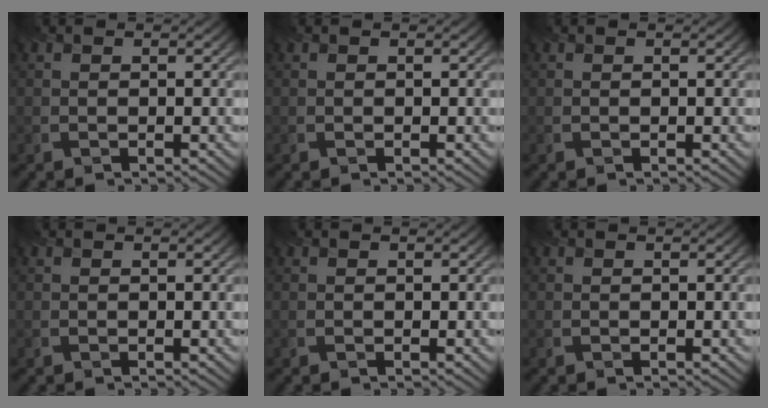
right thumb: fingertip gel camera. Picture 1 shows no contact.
{"total": 0.0}
{"total": 0.0}
{"total": 0.0}
{"total": 0.0}
{"total": 0.0}